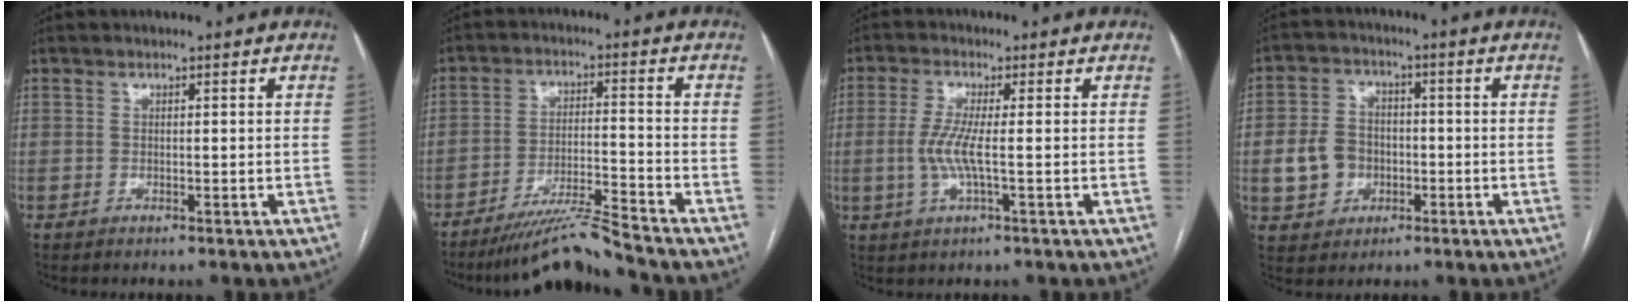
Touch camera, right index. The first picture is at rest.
{"total": 8.6, "force": [-7.9, -2.0, 2.7], "torque": [-0.041, -0.010, -0.143]}
{"total": 5.1, "force": [-0.5, 0.4, 5.1], "torque": [-0.116, -0.007, -0.014]}
{"total": 7.3, "force": [-1.5, 6.2, 3.5], "torque": [-0.081, 0.020, -0.019]}